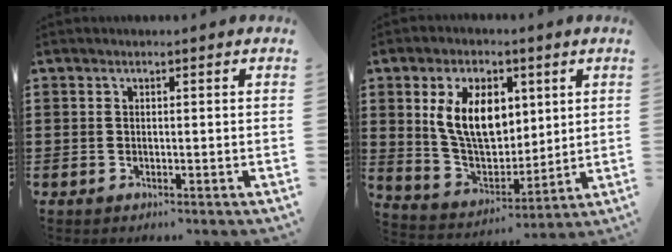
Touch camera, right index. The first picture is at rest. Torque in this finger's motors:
{"motor_torque": [1.61, 0.53, 1.05, 0.21]}